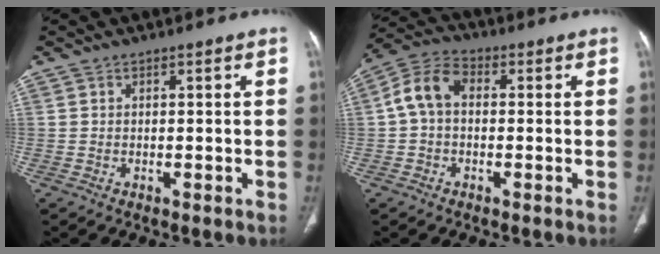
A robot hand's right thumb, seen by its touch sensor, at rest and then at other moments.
{"total": 7.5, "force": [0.4, 5.2, 5.4], "torque": [-0.099, 0.023, -0.004]}